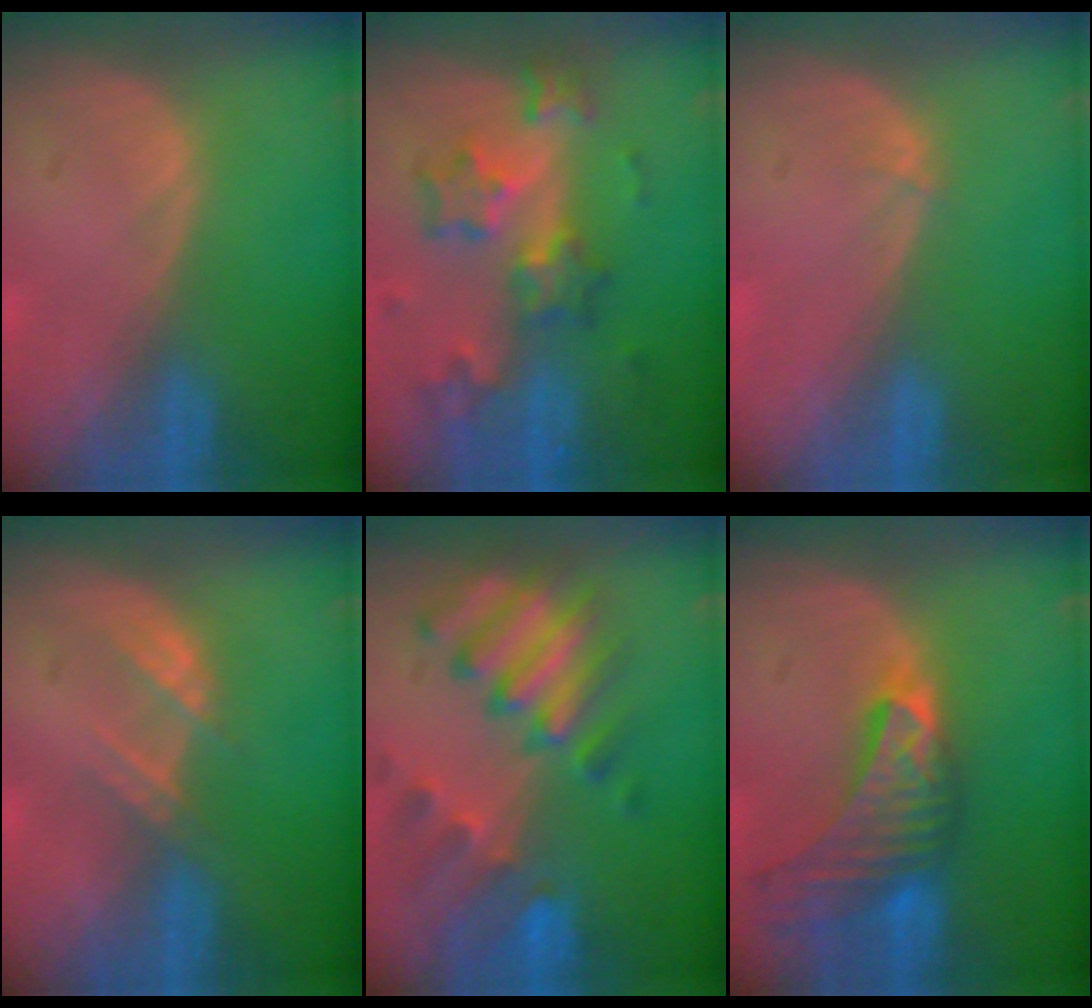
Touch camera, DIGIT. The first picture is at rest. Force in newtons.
{"total": 8.5, "press": 7.5, "slide": 4.0}
{"total": 0.6, "press": 0.4, "slide": 0.3}
{"total": 2.7, "press": 2.7, "slide": 0.3}
{"total": 10.1, "press": 8.8, "slide": 4.9}
{"total": 9.2, "press": 8.2, "slide": 4.2}